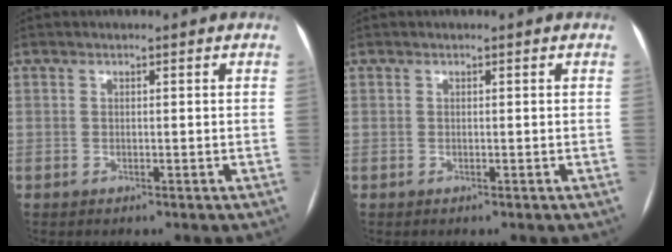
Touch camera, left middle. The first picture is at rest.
{"total": 0.0}